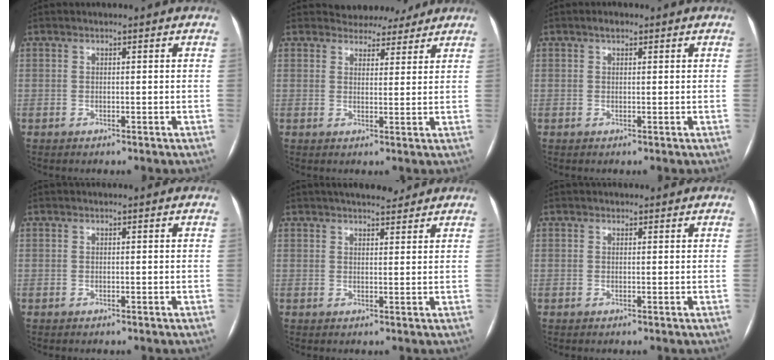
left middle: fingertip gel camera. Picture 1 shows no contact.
{"total": 5.6, "force": [5.1, 2.2, 0.3], "torque": [0.000, 0.005, 0.062]}
{"total": 1.1, "force": [0.7, 0.5, 0.6], "torque": [-0.012, 0.007, 0.010]}
{"total": 0.0}
{"total": 5.6, "force": [4.8, 2.2, 1.7], "torque": [-0.013, 0.009, 0.065]}
{"total": 0.6, "force": [0.4, 0.4, 0.0], "torque": [-0.004, 0.002, 0.004]}